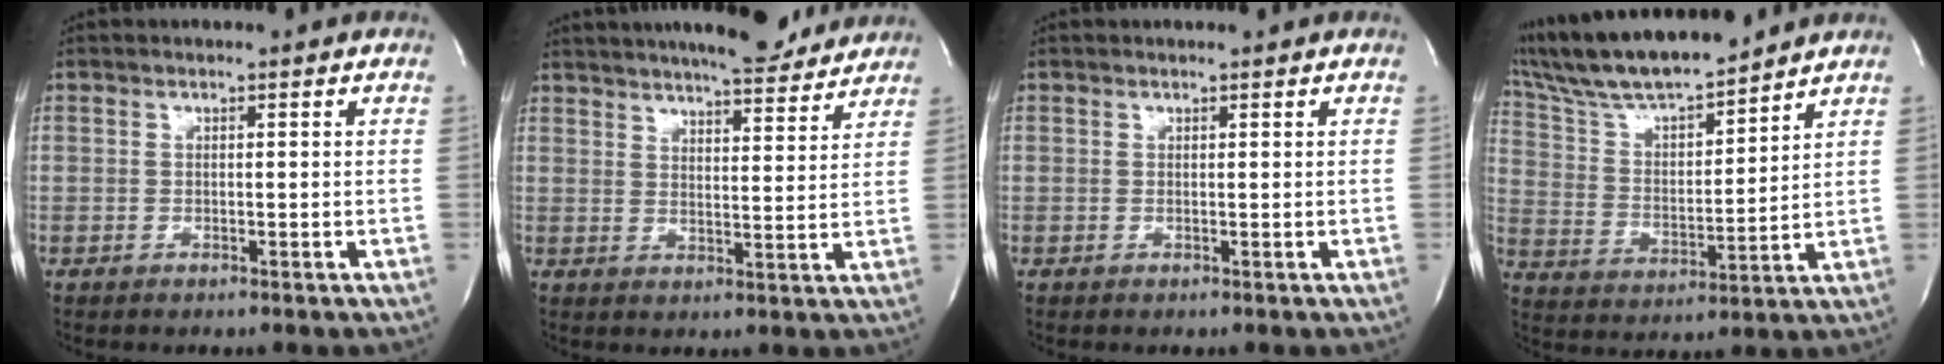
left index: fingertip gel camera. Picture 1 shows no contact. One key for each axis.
{"total": 15.7, "fx": 14.0, "fy": 2.5, "fz": 6.6, "tx": -0.102, "ty": 0.013, "tz": 0.194}
{"total": 0.8, "fx": 0.8, "fy": 0.0, "fz": 0.3, "tx": -0.006, "ty": 0.008, "tz": 0.012}
{"total": 16.1, "fx": 14.2, "fy": 2.0, "fz": 7.4, "tx": -0.147, "ty": 0.013, "tz": 0.264}